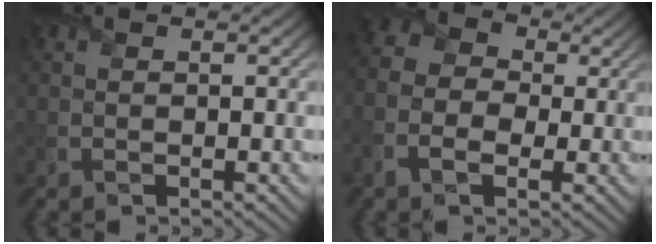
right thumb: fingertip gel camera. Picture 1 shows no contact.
{"total": 7.2, "force": [-1.6, 5.3, 4.6], "torque": [-0.100, -0.002, -0.036]}